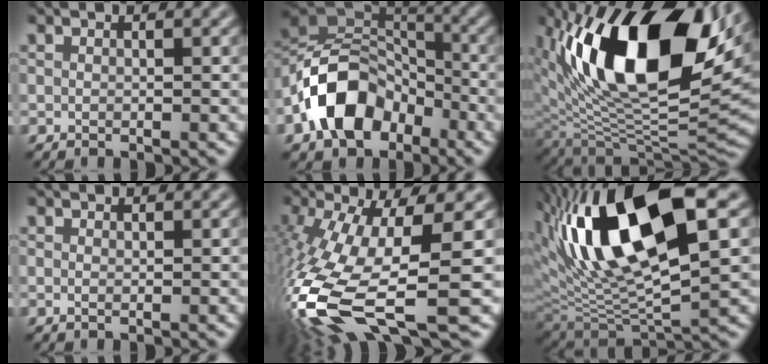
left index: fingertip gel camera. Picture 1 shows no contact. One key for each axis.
{"total": 9.6, "fx": -4.2, "fy": 6.6, "fz": 5.6, "tx": -0.095, "ty": 0.013, "tz": -0.089}
{"total": 16.9, "fx": 6.0, "fy": 8.0, "fz": 13.6, "tx": -0.226, "ty": 0.000, "tz": 0.104}
{"total": 0.0}
{"total": 14.7, "fx": -4.9, "fy": 4.8, "fz": 13.0, "tx": -0.301, "ty": -0.032, "tz": -0.079}
{"total": 13.9, "fx": 5.1, "fy": 4.7, "fz": 12.1, "tx": -0.221, "ty": 0.008, "tz": 0.089}